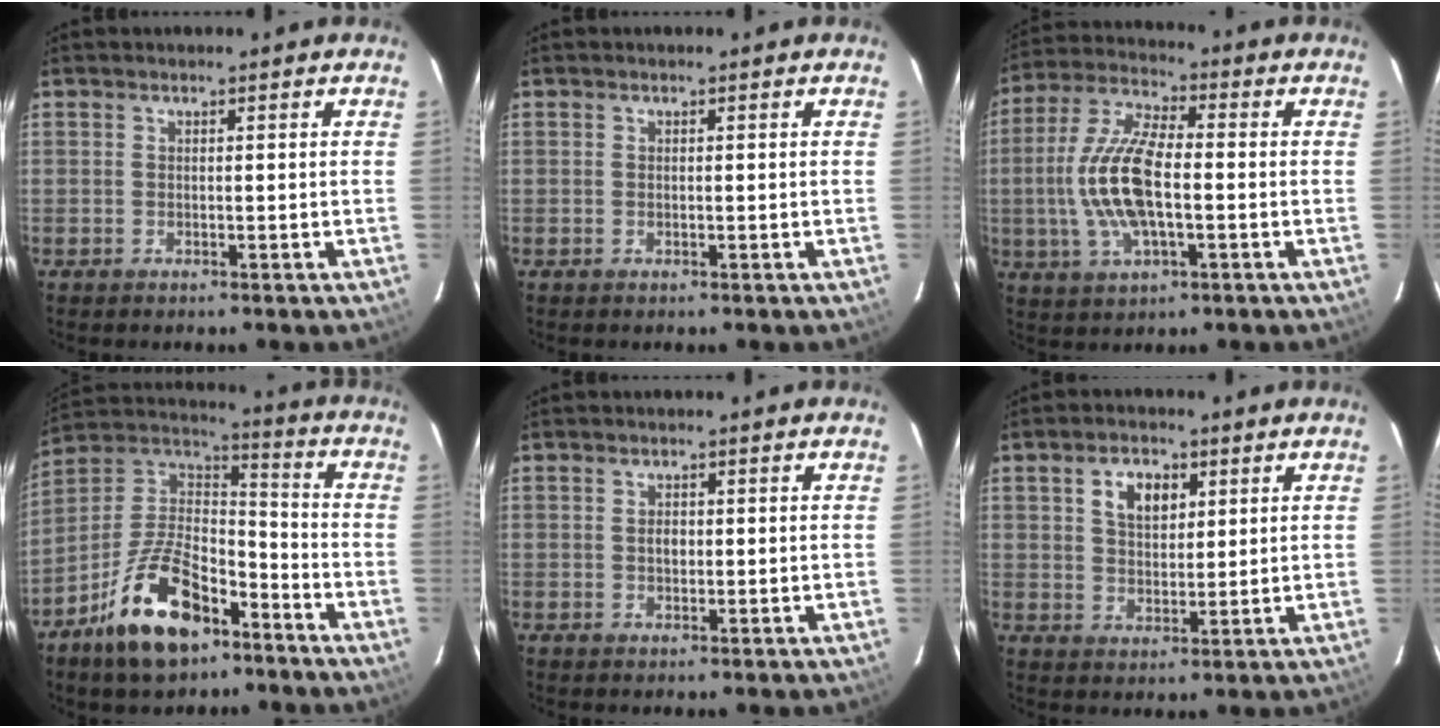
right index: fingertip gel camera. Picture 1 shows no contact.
{"total": 0.0}
{"total": 13.9, "force": [-1.6, 5.6, 12.7], "torque": [-0.267, 0.005, -0.031]}
{"total": 18.0, "force": [-10.5, 9.0, 11.6], "torque": [-0.235, 0.014, -0.181]}
{"total": 1.4, "force": [0.1, 1.1, 0.9], "torque": [-0.015, 0.004, 0.001]}
{"total": 6.3, "force": [2.6, 3.9, 4.2], "torque": [-0.070, 0.014, 0.048]}